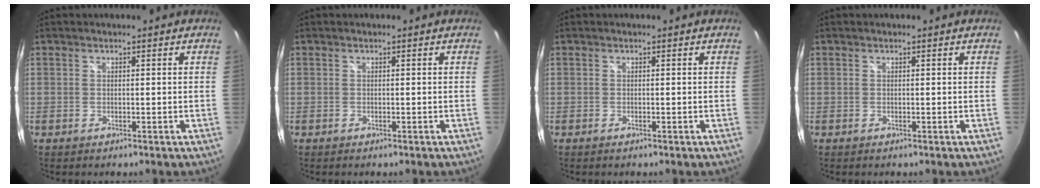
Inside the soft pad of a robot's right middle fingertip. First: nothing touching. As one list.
[{"total": 0.0}, {"total": 0.0}, {"total": 0.0}]